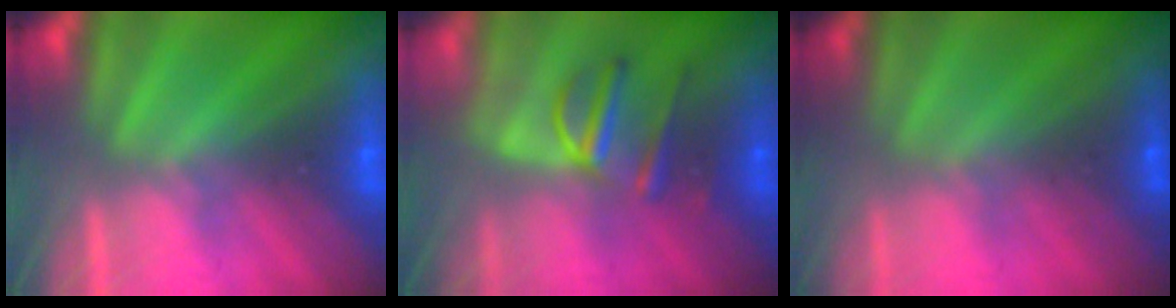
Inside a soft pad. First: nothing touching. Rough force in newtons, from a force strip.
{"total": 2.9}
{"total": 1.4}